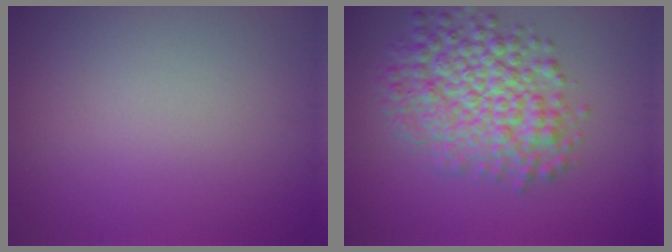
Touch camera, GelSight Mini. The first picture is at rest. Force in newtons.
{"total": 7.2, "press": 7.2, "slide": 0.2}